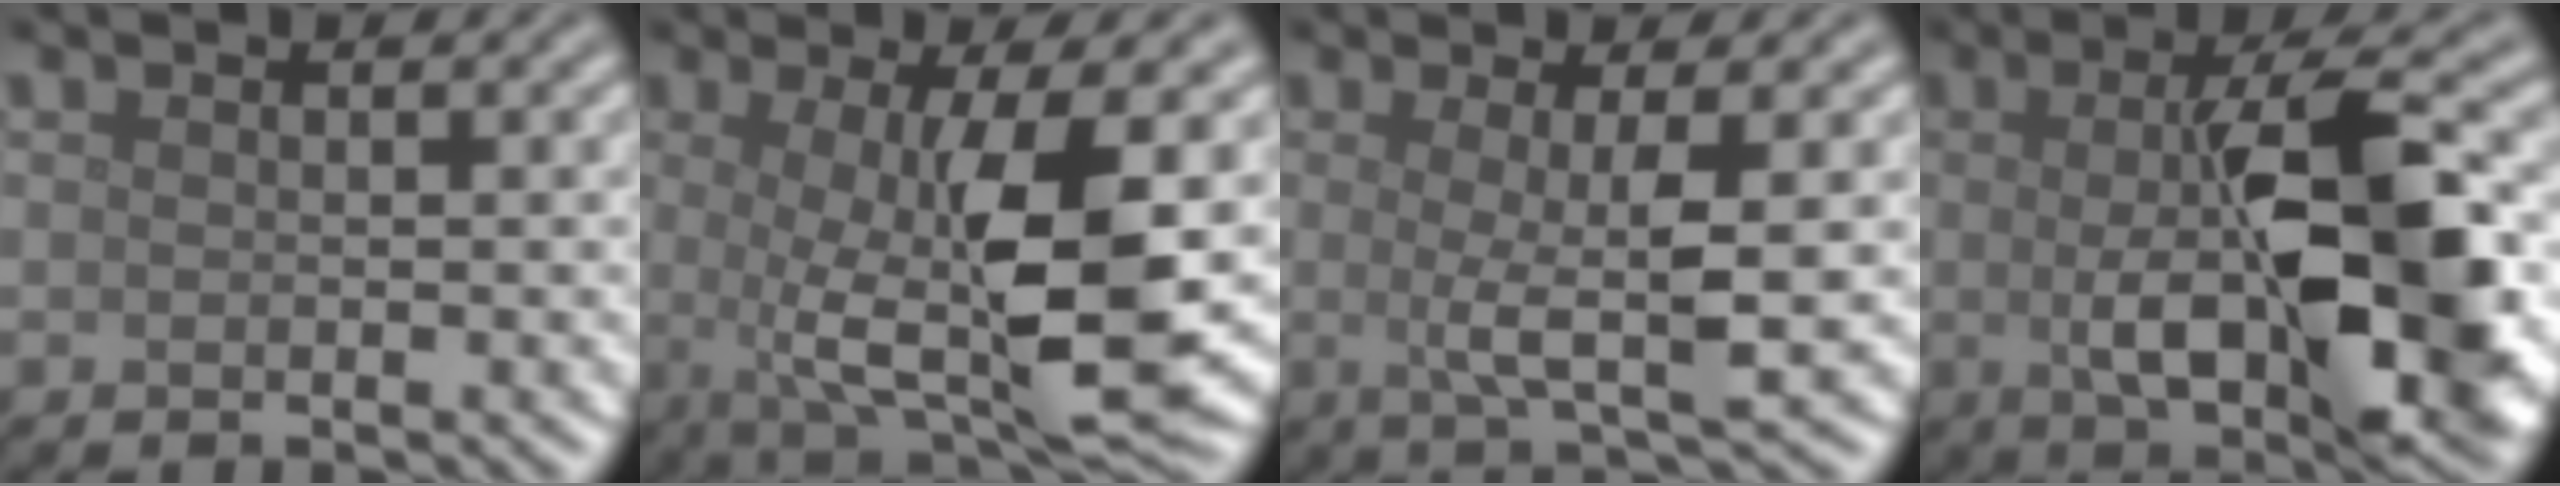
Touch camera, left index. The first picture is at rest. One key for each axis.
{"total": 9.5, "fx": 0.1, "fy": 2.3, "fz": 9.2, "tx": -0.153, "ty": -0.016, "tz": 0.009}
{"total": 4.3, "fx": 0.2, "fy": 0.7, "fz": 4.3, "tx": -0.073, "ty": -0.005, "tz": 0.001}
{"total": 12.5, "fx": -0.3, "fy": 4.0, "fz": 11.9, "tx": -0.183, "ty": -0.010, "tz": -0.005}